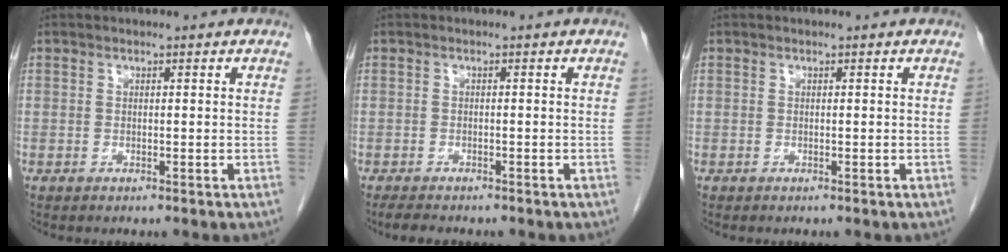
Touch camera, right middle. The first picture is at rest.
{"total": 3.0, "force": [-2.5, 0.9, 1.3], "torque": [-0.026, -0.008, -0.037]}
{"total": 0.0}